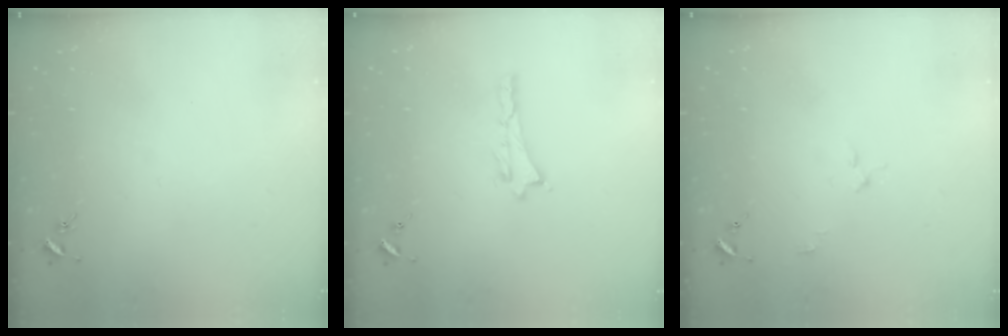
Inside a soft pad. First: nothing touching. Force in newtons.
{"total": 0.0}
{"total": 2.0, "press": 2.0, "slide": 0.1}